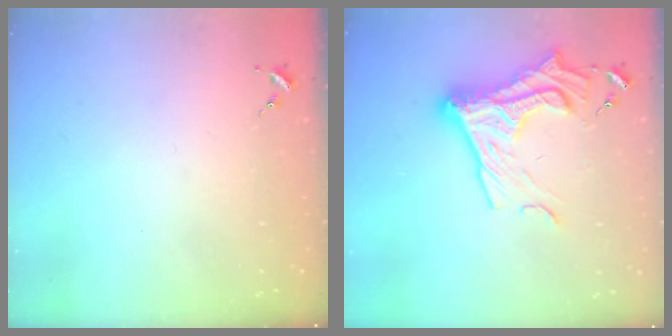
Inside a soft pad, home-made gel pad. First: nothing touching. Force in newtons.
{"total": 18.9, "press": 18.8, "slide": 1.8}